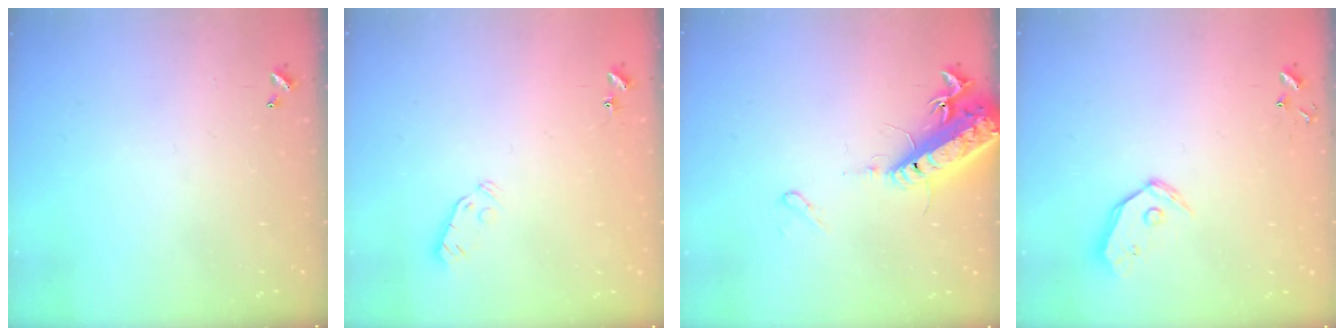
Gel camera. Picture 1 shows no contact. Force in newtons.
{"total": 3.8, "press": 3.7, "slide": 0.8}
{"total": 16.9, "press": 16.5, "slide": 3.9}
{"total": 8.7, "press": 8.6, "slide": 1.3}